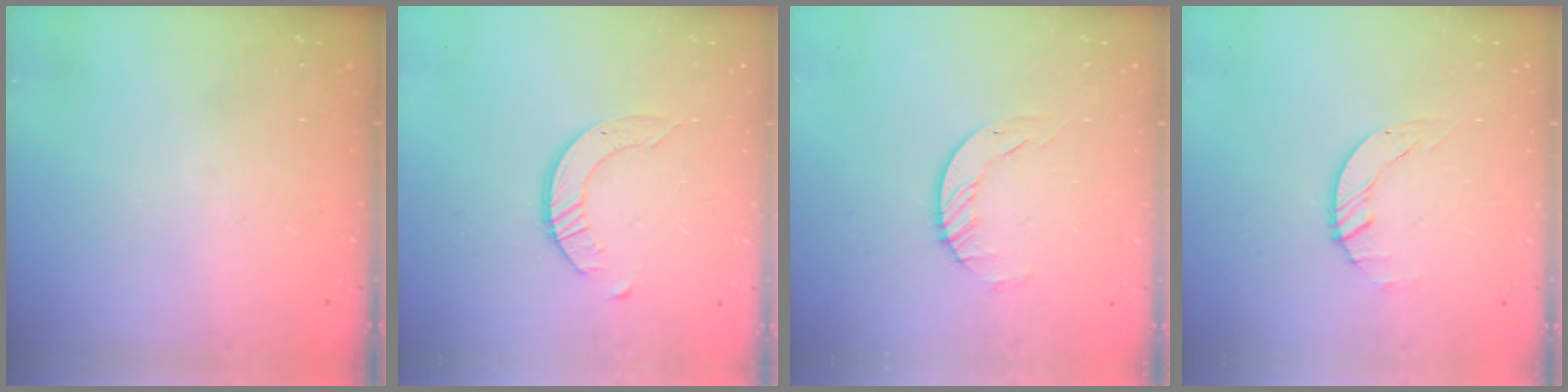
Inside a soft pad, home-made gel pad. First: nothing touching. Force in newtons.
{"total": 3.2, "press": 3.2, "slide": 0.4}
{"total": 2.5, "press": 2.5, "slide": 0.3}
{"total": 1.6, "press": 1.6, "slide": 0.3}